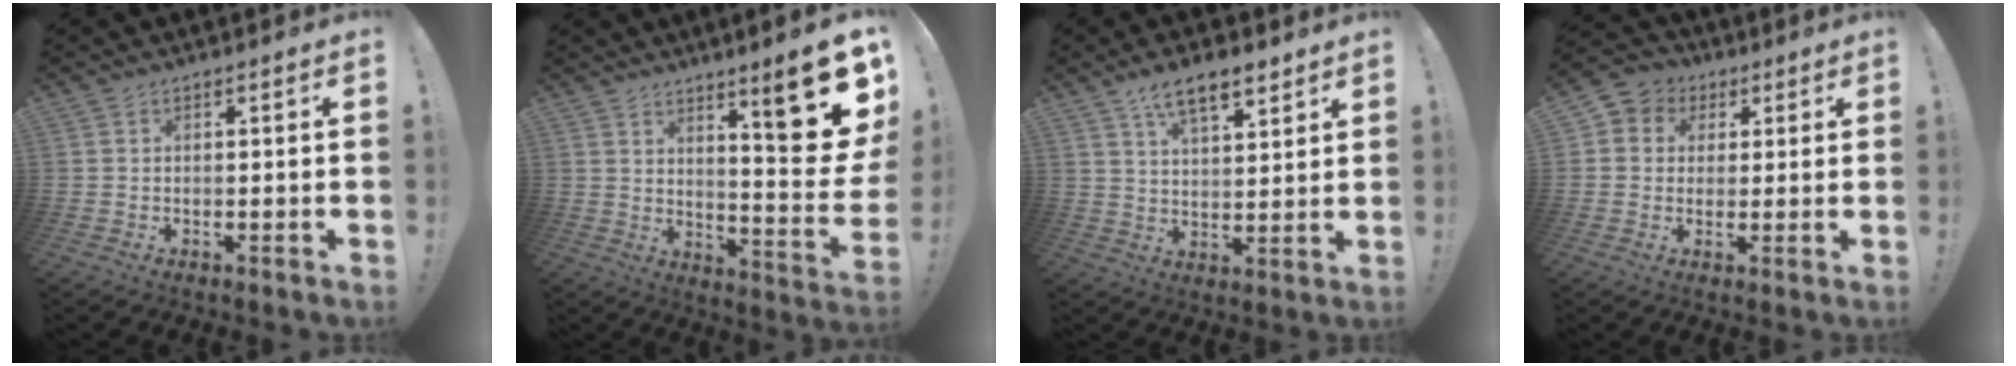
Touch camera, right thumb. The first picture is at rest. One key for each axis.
{"total": 17.9, "fx": 9.1, "fy": 3.2, "fz": 15.0, "tx": -0.193, "ty": -0.083, "tz": 0.138}
{"total": 9.6, "fx": 6.5, "fy": 3.5, "fz": 6.1, "tx": -0.089, "ty": -0.031, "tz": 0.117}
{"total": 6.1, "fx": 0.9, "fy": 5.8, "fz": 1.7, "tx": -0.015, "ty": 0.001, "tz": 0.021}